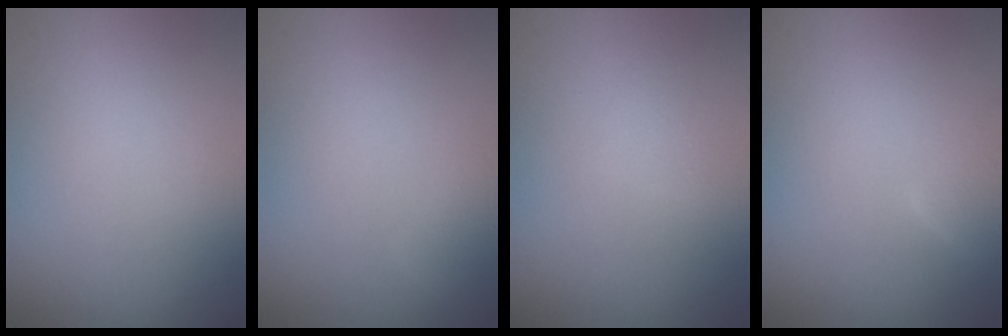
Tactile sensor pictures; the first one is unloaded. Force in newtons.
{"total": 2.8, "press": 2.8, "slide": 0.3}
{"total": 0.8, "press": 0.8, "slide": 0.0}
{"total": 2.0, "press": 2.0, "slide": 0.1}